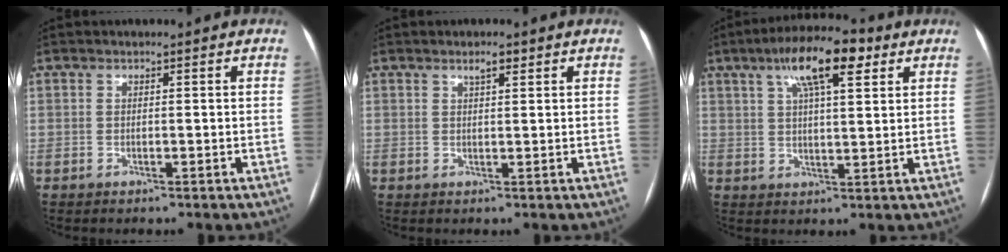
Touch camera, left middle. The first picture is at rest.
{"total": 2.7, "force": [1.8, 0.5, 1.9], "torque": [-0.035, 0.003, 0.031]}
{"total": 11.2, "force": [5.8, 2.8, 9.2], "torque": [-0.160, 0.025, 0.092]}